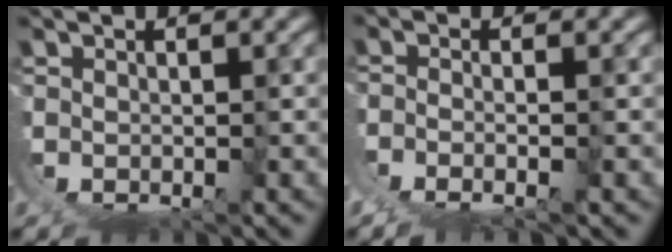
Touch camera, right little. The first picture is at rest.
{"total": 2.7, "force": [-0.6, 0.7, 2.6], "torque": [-0.059, -0.017, 0.001]}